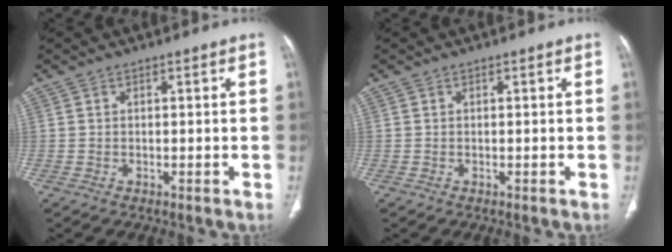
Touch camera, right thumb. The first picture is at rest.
{"total": 0.0}